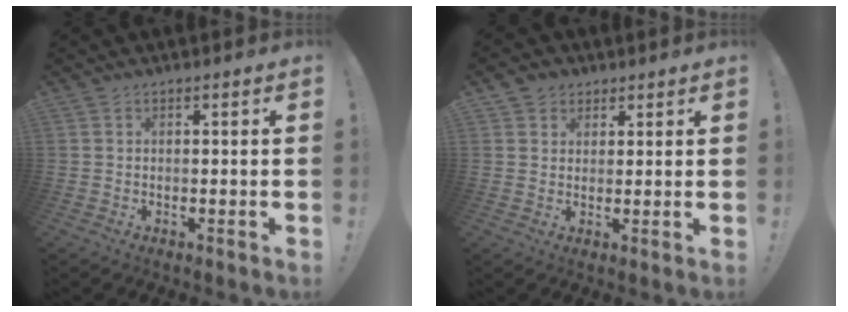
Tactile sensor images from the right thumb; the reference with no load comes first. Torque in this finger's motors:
{"motor_torque": [0.09, 0.18, 0.42, 0.47, 0.09]}